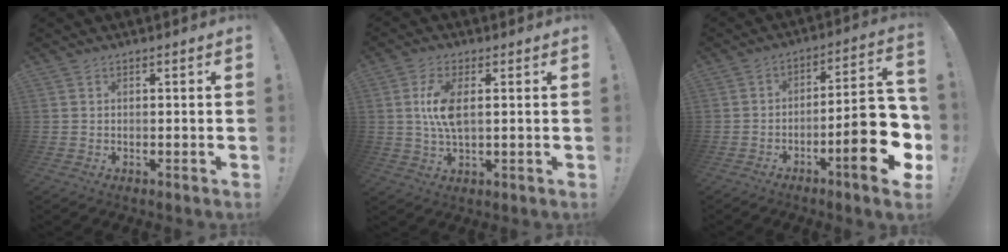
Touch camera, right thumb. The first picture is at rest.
{"total": 8.5, "force": [1.2, 3.6, 7.6], "torque": [-0.138, -0.012, 0.015]}
{"total": 19.5, "force": [-6.8, 4.9, 17.6], "torque": [-0.235, 0.036, -0.100]}